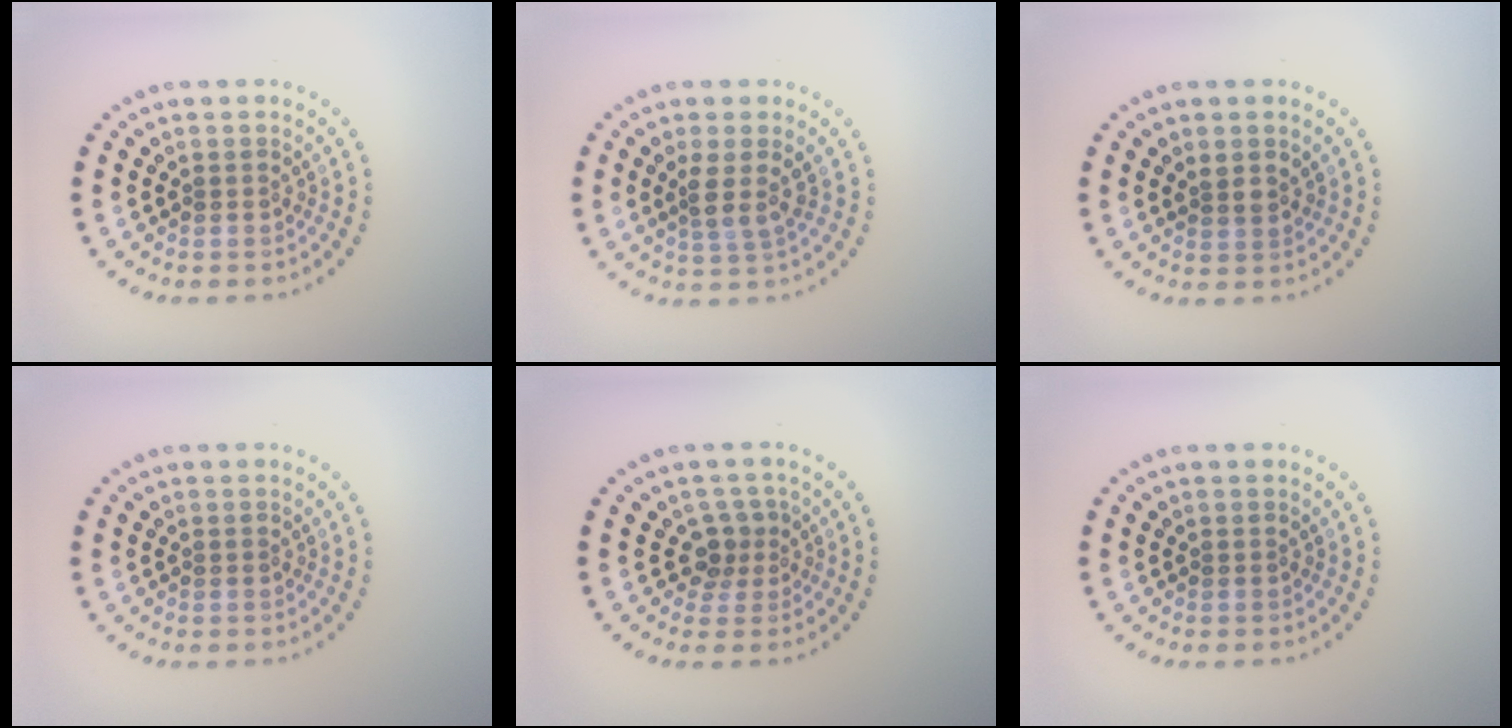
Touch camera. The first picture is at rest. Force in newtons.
{"total": 2.1, "press": 1.6, "slide": 1.3}
{"total": 1.5, "press": 1.3, "slide": 0.7}
{"total": 0.0}
{"total": 2.2, "press": 1.8, "slide": 1.4}
{"total": 0.0}